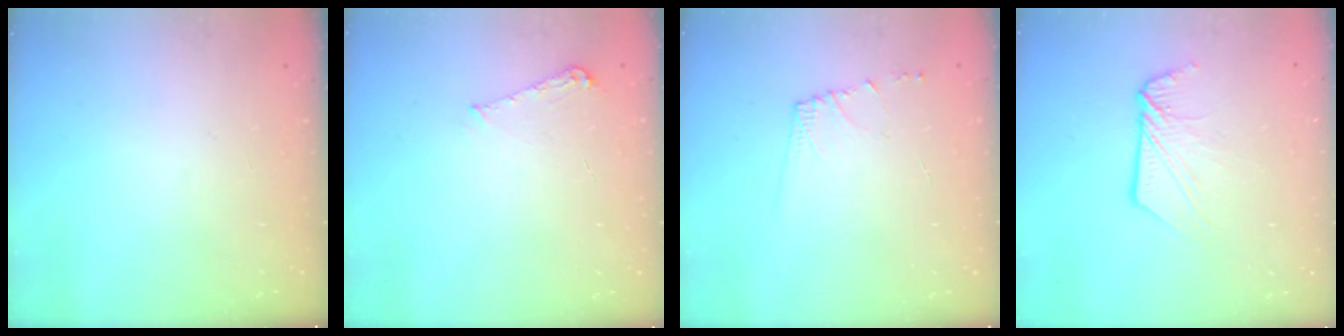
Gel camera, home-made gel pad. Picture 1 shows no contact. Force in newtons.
{"total": 5.3, "press": 5.2, "slide": 0.5}
{"total": 5.8, "press": 5.8, "slide": 0.6}
{"total": 8.3, "press": 8.3, "slide": 0.3}